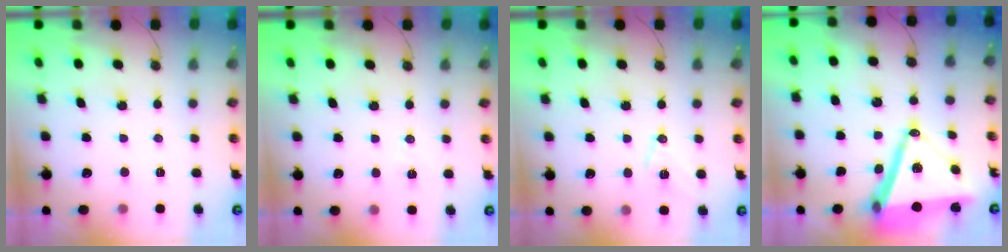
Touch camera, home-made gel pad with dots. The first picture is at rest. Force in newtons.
{"total": 6.2, "press": 4.2, "slide": 4.6}
{"total": 9.4, "press": 8.7, "slide": 3.5}
{"total": 16.3, "press": 15.8, "slide": 4.0}